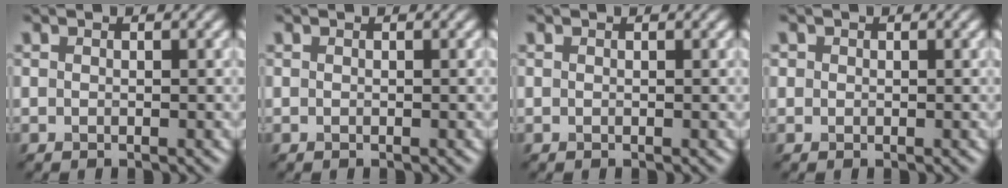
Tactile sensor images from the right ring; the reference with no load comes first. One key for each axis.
{"total": 0.0}
{"total": 0.0}
{"total": 0.8, "fx": -0.2, "fy": -0.4, "fz": -0.7, "tx": 0.000, "ty": -0.002, "tz": 0.011}